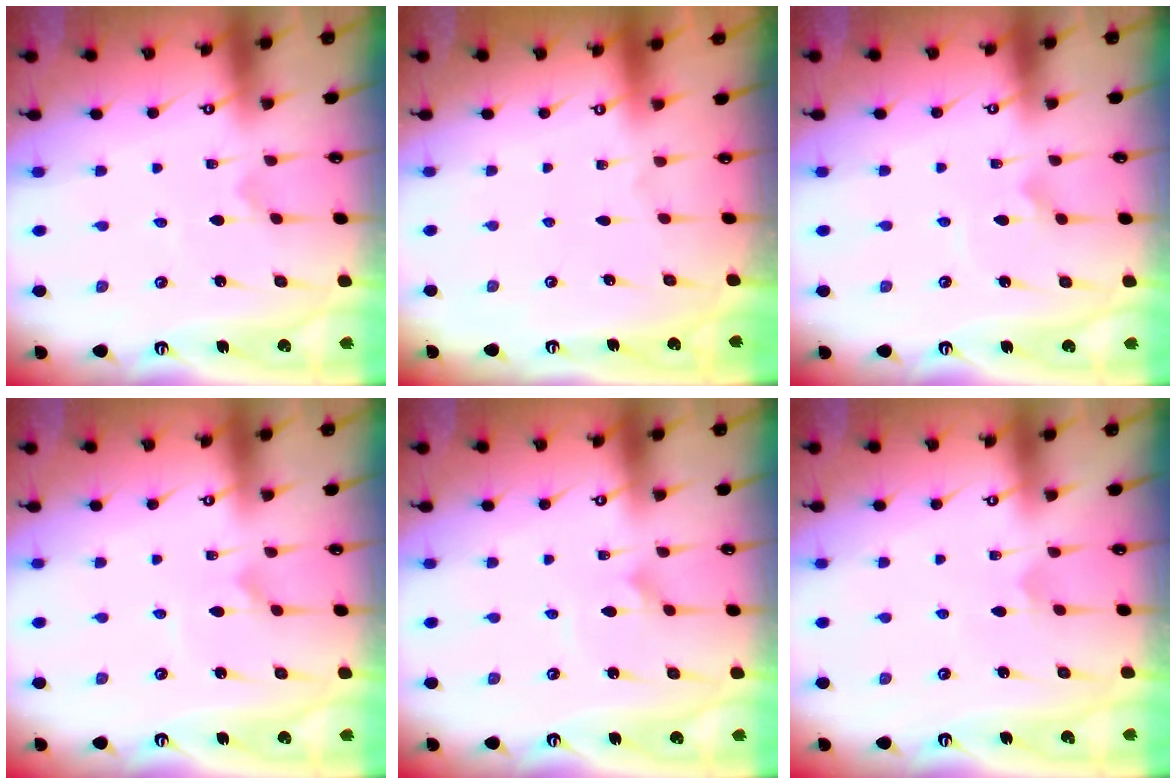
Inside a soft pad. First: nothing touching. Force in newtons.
{"total": 0.0}
{"total": 2.2, "press": 2.2, "slide": 0.1}
{"total": 2.2, "press": 2.2, "slide": 0.2}
{"total": 1.7, "press": 1.6, "slide": 0.1}
{"total": 3.6, "press": 3.5, "slide": 0.2}